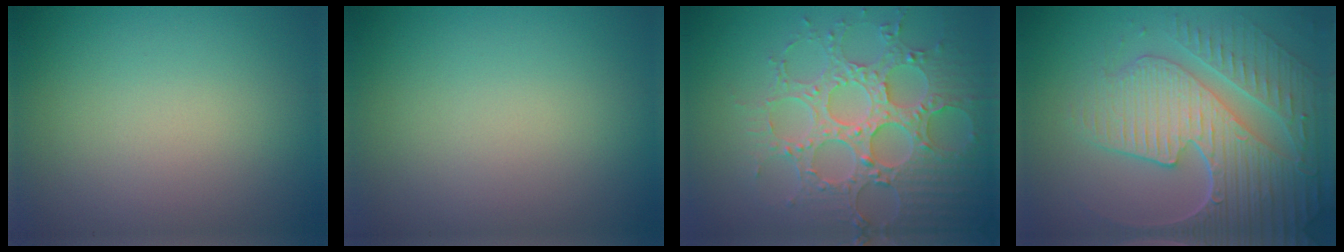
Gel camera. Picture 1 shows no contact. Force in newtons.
{"total": 0.0}
{"total": 6.9, "press": 5.8, "slide": 3.7}
{"total": 9.3, "press": 6.3, "slide": 6.8}